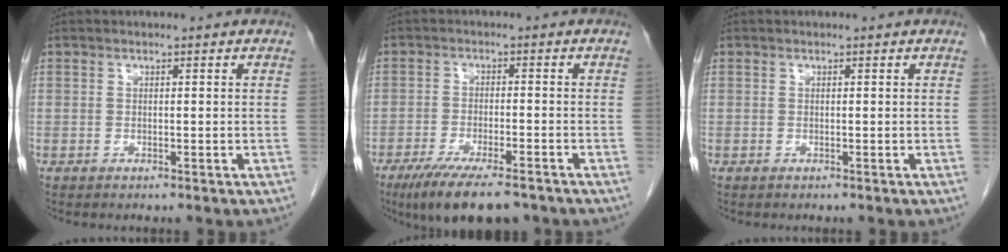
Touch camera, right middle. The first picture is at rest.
{"total": 10.9, "force": [-8.1, 2.4, 6.9], "torque": [-0.111, -0.022, -0.128]}
{"total": 0.0}